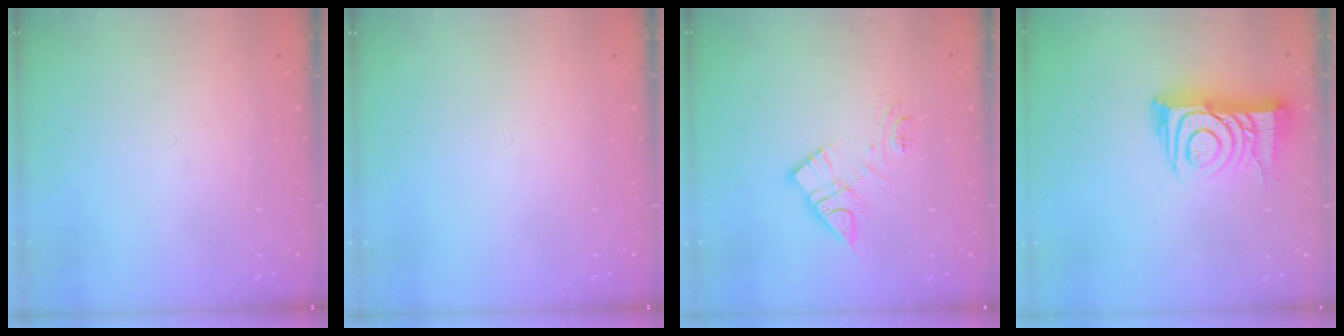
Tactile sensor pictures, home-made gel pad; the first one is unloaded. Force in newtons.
{"total": 0.0}
{"total": 11.6, "press": 11.6, "slide": 0.9}
{"total": 14.1, "press": 14.1, "slide": 1.1}